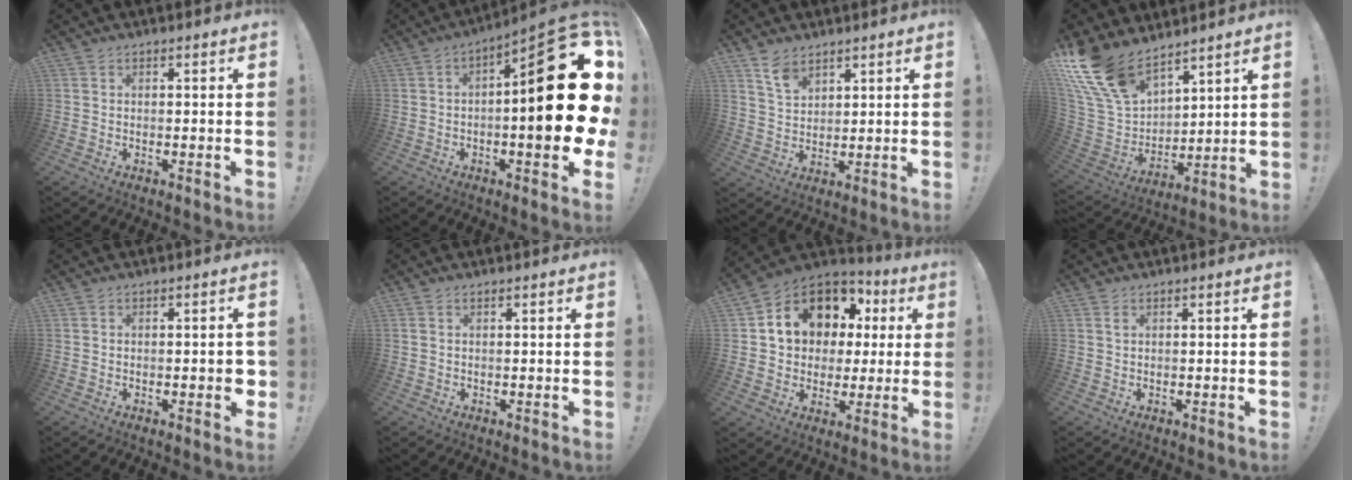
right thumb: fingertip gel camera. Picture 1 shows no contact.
{"total": 27.1, "force": [0.5, 7.5, 26.1], "torque": [-0.341, -0.015, 0.018]}
{"total": 6.8, "force": [5.0, 3.7, 2.9], "torque": [-0.051, -0.028, 0.094]}
{"total": 18.0, "force": [13.2, 9.3, 8.0], "torque": [-0.164, -0.090, 0.253]}
{"total": 3.1, "force": [-0.9, 1.5, 2.5], "torque": [-0.037, 0.009, -0.014]}
{"total": 0.6, "force": [0.4, 0.0, 0.5], "torque": [-0.011, 0.000, 0.007]}
{"total": 13.6, "force": [5.0, 10.9, 6.4], "torque": [-0.106, -0.025, 0.109]}
{"total": 0.8, "force": [0.4, 0.4, 0.6], "torque": [-0.007, 0.001, 0.005]}